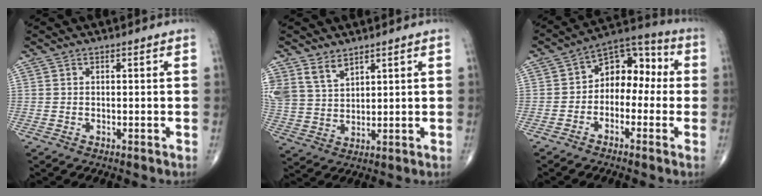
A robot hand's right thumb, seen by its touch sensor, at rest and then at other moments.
{"total": 7.0, "force": [4.9, 4.1, 3.0], "torque": [-0.047, -0.023, 0.109]}
{"total": 10.2, "force": [-0.6, 7.1, 7.3], "torque": [-0.065, 0.047, -0.031]}